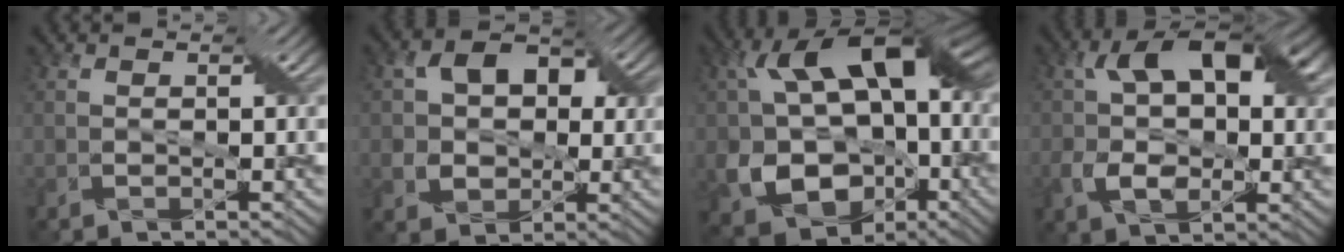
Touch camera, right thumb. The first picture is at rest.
{"total": 8.1, "force": [1.5, 6.3, 4.8], "torque": [-0.097, 0.013, 0.016]}
{"total": 17.7, "force": [-0.9, 12.6, 12.4], "torque": [-0.218, -0.021, -0.006]}
{"total": 11.1, "force": [1.2, 6.8, 8.7], "torque": [-0.166, -0.001, 0.019]}